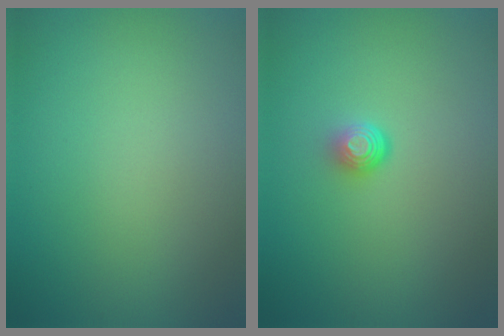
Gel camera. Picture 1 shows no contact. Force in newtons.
{"total": 1.8, "press": 1.1, "slide": 1.4}